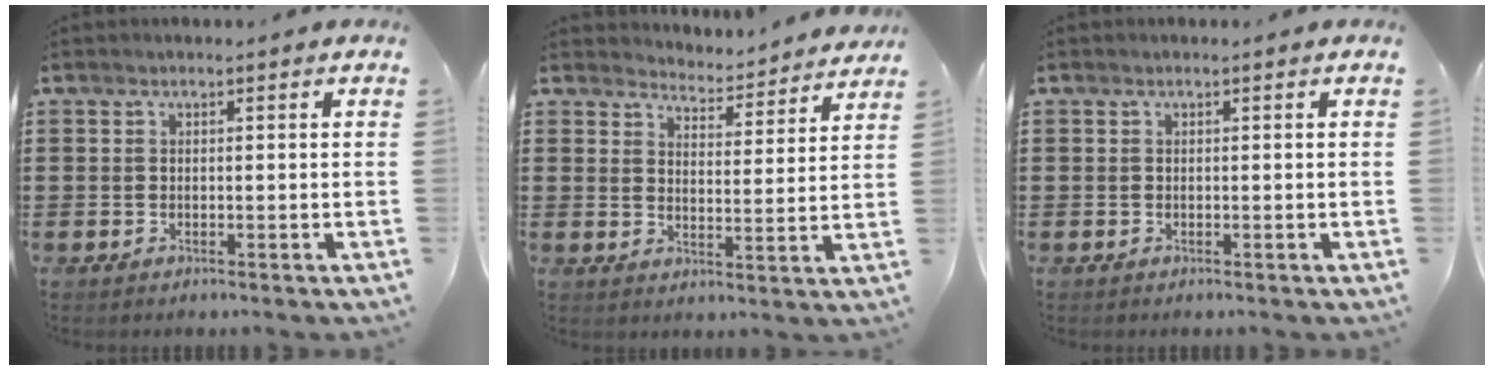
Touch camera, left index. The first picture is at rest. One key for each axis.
{"total": 3.9, "fx": 3.9, "fy": 0.1, "fz": -0.3, "tx": -0.010, "ty": -0.038, "tz": 0.062}
{"total": 0.0}